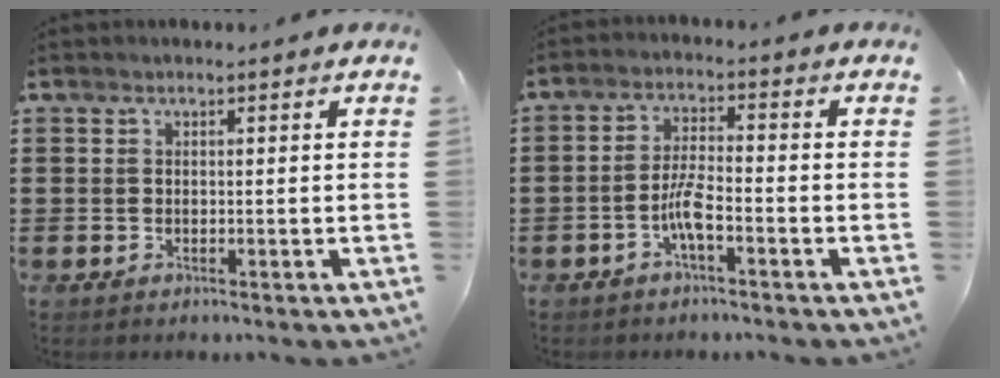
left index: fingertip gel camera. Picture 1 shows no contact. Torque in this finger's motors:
{"motor_torque": [0.24, 0.19, 0.18, 0.10]}